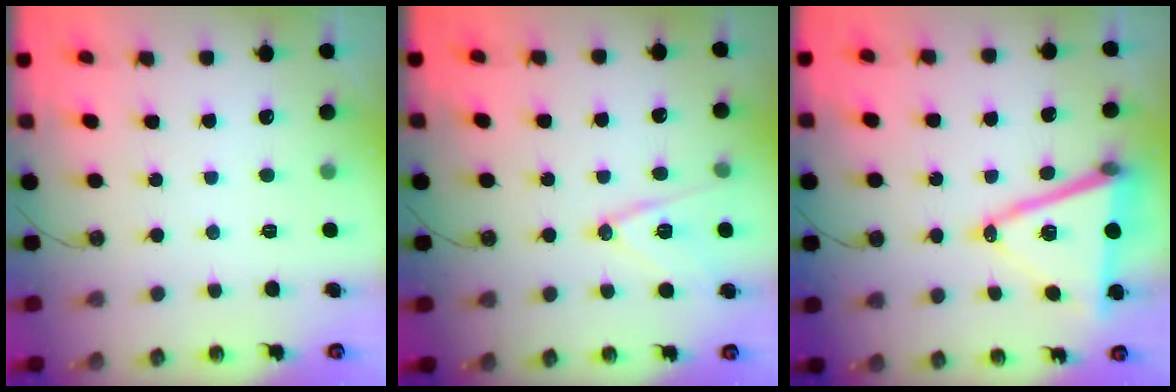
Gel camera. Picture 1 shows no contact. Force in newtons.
{"total": 12.4, "press": 11.9, "slide": 3.3}
{"total": 15.2, "press": 14.7, "slide": 3.9}